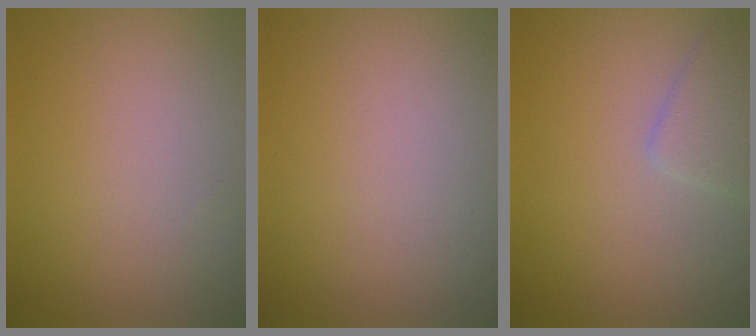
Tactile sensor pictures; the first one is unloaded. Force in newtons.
{"total": 0.0}
{"total": 2.2, "press": 2.2, "slide": 0.1}